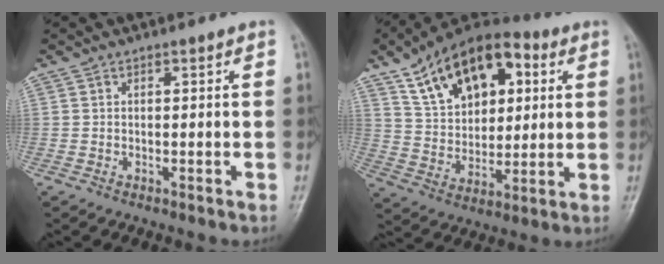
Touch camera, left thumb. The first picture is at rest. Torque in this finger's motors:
{"motor_torque": [1.23, 1.21, 1.70, -1.07, 0.33]}